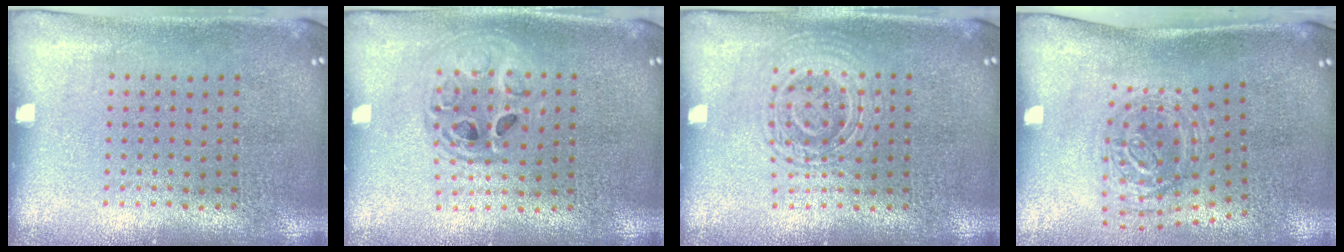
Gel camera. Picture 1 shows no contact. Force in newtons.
{"total": 1.5, "press": 1.2, "slide": 0.8}
{"total": 2.7, "press": 2.7, "slide": 0.5}
{"total": 1.2, "press": 1.1, "slide": 0.6}